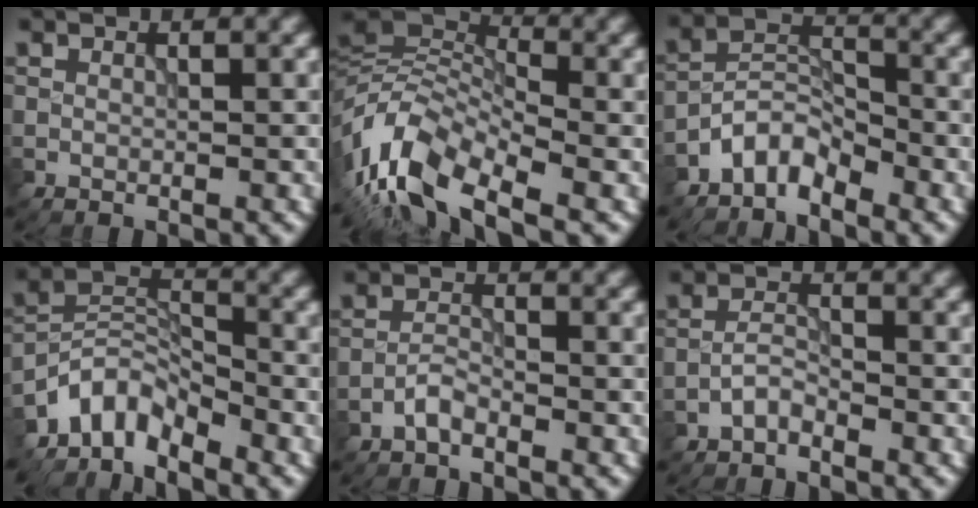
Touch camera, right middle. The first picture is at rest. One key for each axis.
{"total": 9.8, "fx": -4.4, "fy": 4.6, "fz": 7.5, "tx": -0.137, "ty": 0.011, "tz": -0.105}
{"total": 3.6, "fx": -3.0, "fy": 1.6, "fz": 1.4, "tx": -0.022, "ty": 0.013, "tz": -0.068}
{"total": 5.0, "fx": -4.3, "fy": 2.0, "fz": 1.7, "tx": -0.019, "ty": 0.004, "tz": -0.095}
{"total": 1.6, "fx": -1.2, "fy": 0.4, "fz": 0.8, "tx": -0.018, "ty": 0.006, "tz": -0.029}
{"total": 1.7, "fx": -1.4, "fy": 0.5, "fz": 0.8, "tx": -0.016, "ty": 0.008, "tz": -0.032}